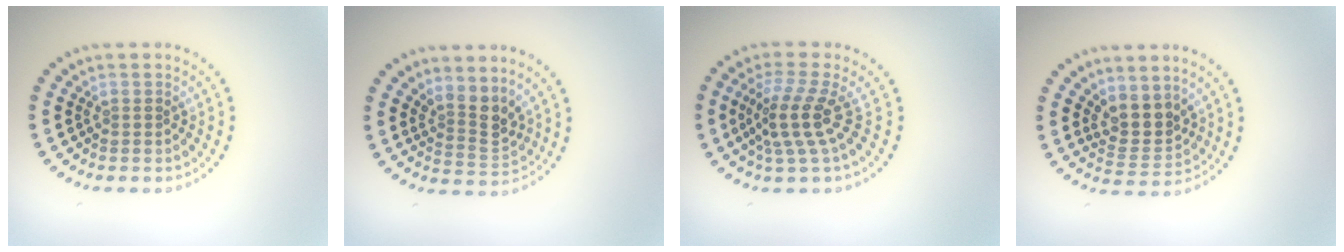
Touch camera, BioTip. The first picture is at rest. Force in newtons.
{"total": 2.9, "press": 2.1, "slide": 2.0}
{"total": 3.7, "press": 2.6, "slide": 2.6}
{"total": 3.0, "press": 2.3, "slide": 1.8}